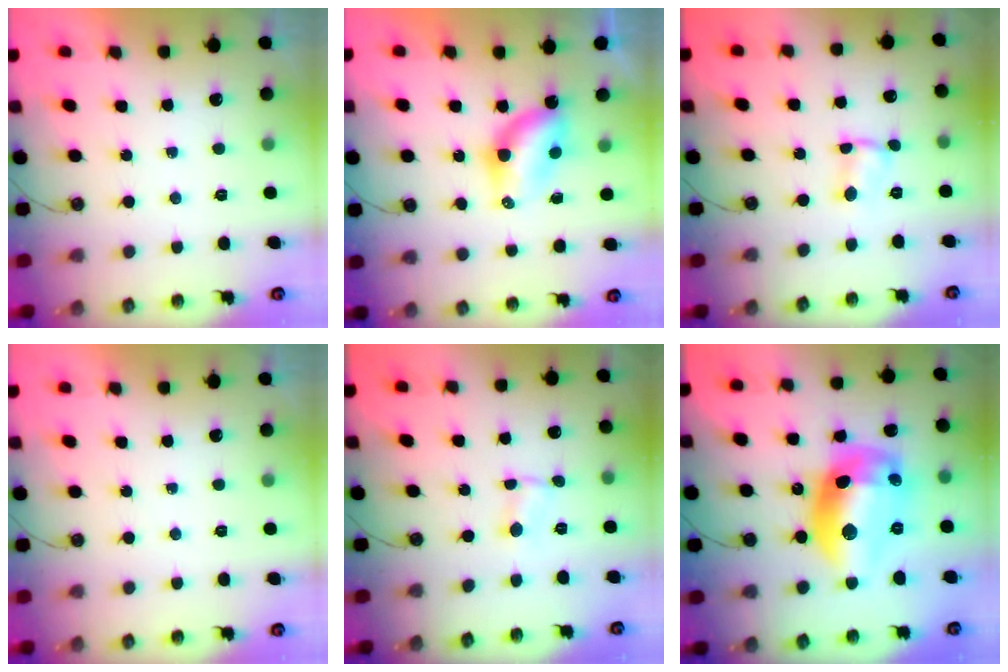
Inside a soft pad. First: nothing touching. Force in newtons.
{"total": 6.7, "press": 6.7, "slide": 0.3}
{"total": 1.8, "press": 1.8, "slide": 0.1}
{"total": 0.0}
{"total": 0.8, "press": 0.8, "slide": 0.1}
{"total": 19.1, "press": 19.0, "slide": 1.7}